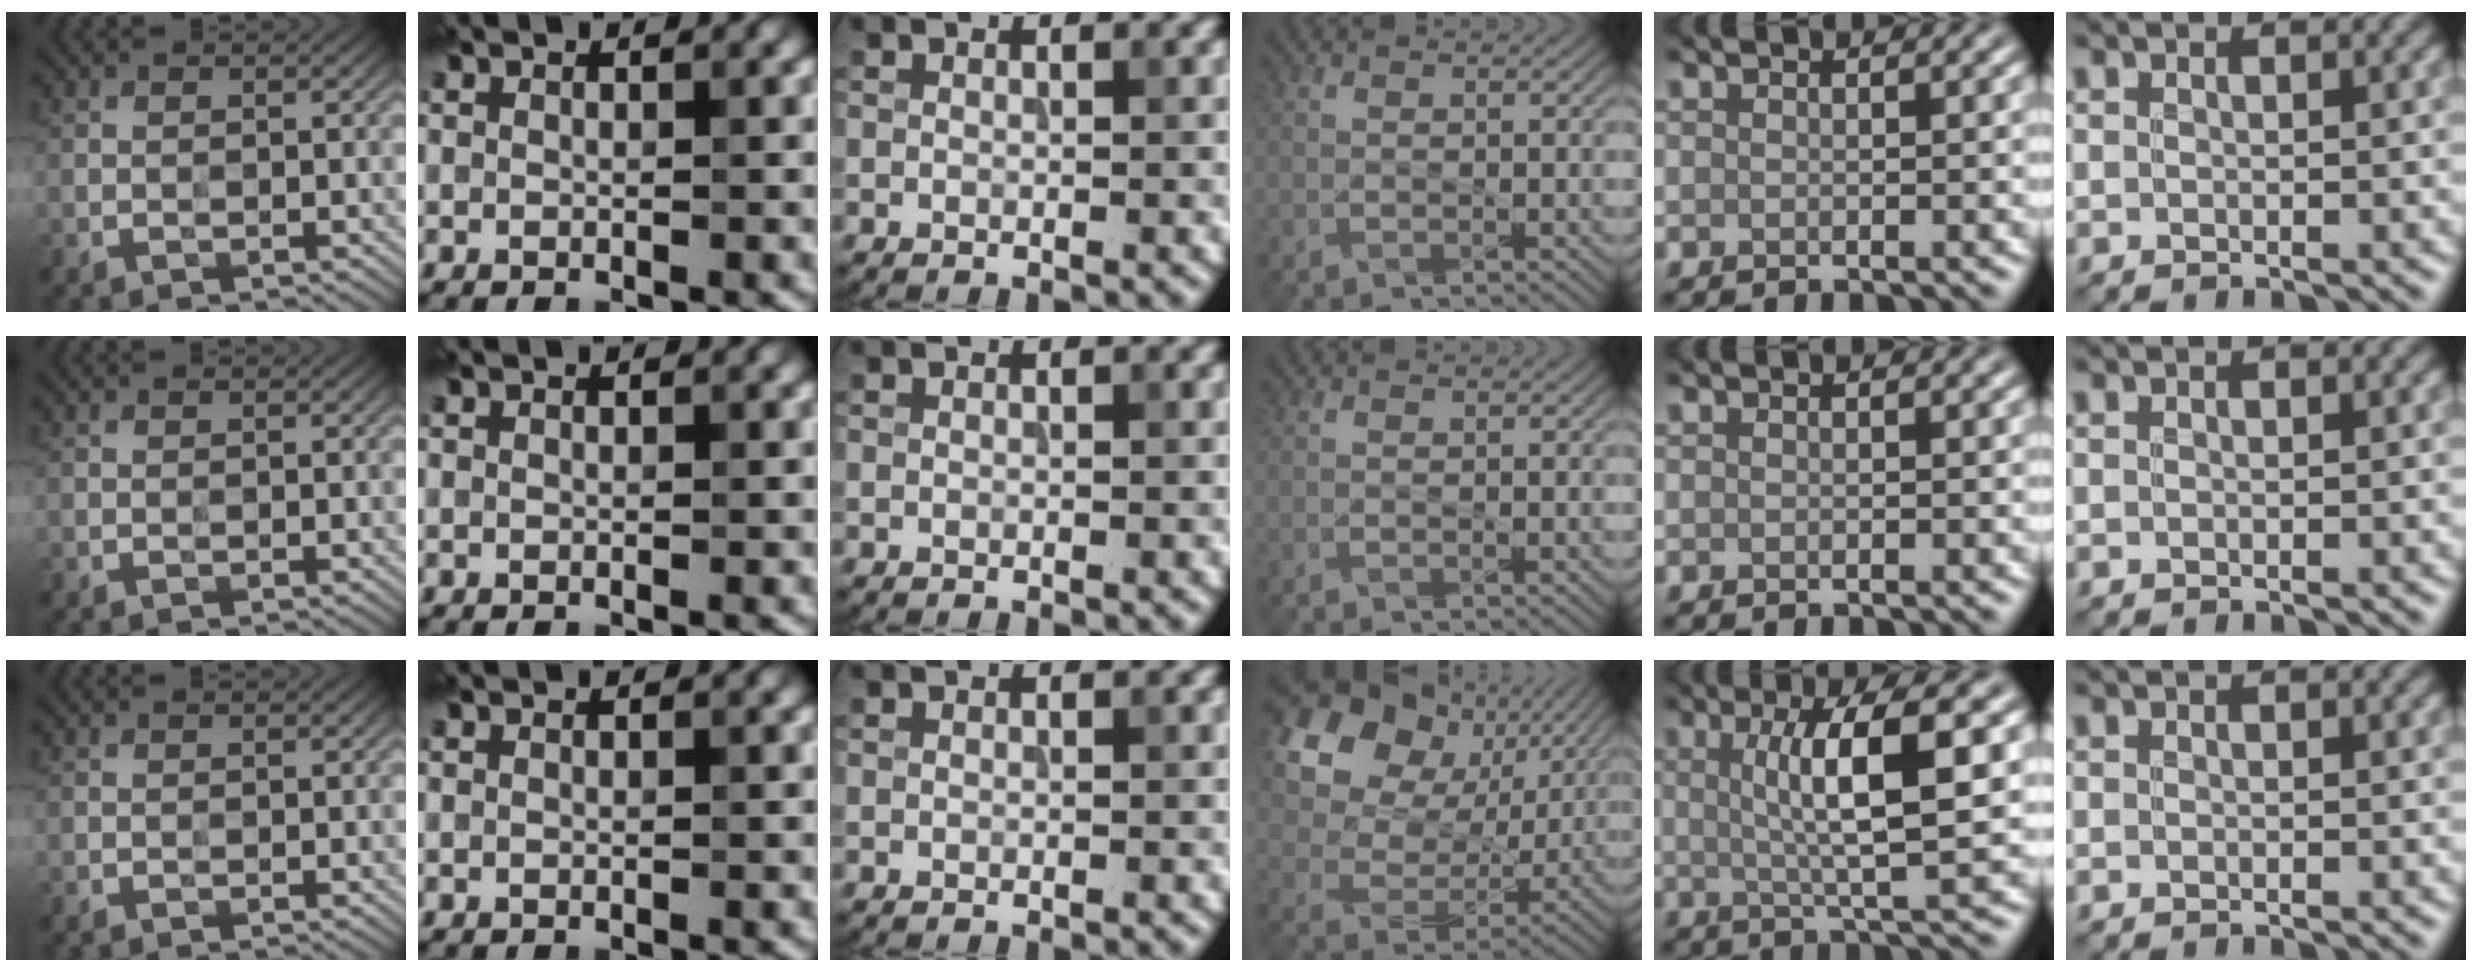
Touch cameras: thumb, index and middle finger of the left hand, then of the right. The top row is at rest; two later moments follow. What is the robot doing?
{"motion": "wipe", "object": "measuring cup"}